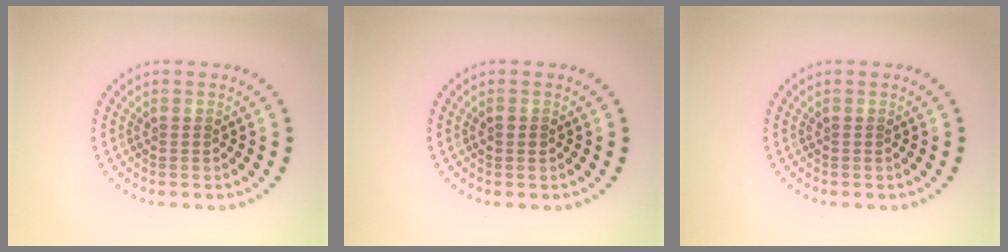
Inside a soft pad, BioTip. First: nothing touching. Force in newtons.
{"total": 0.9, "press": 0.9, "slide": 0.1}
{"total": 0.0}